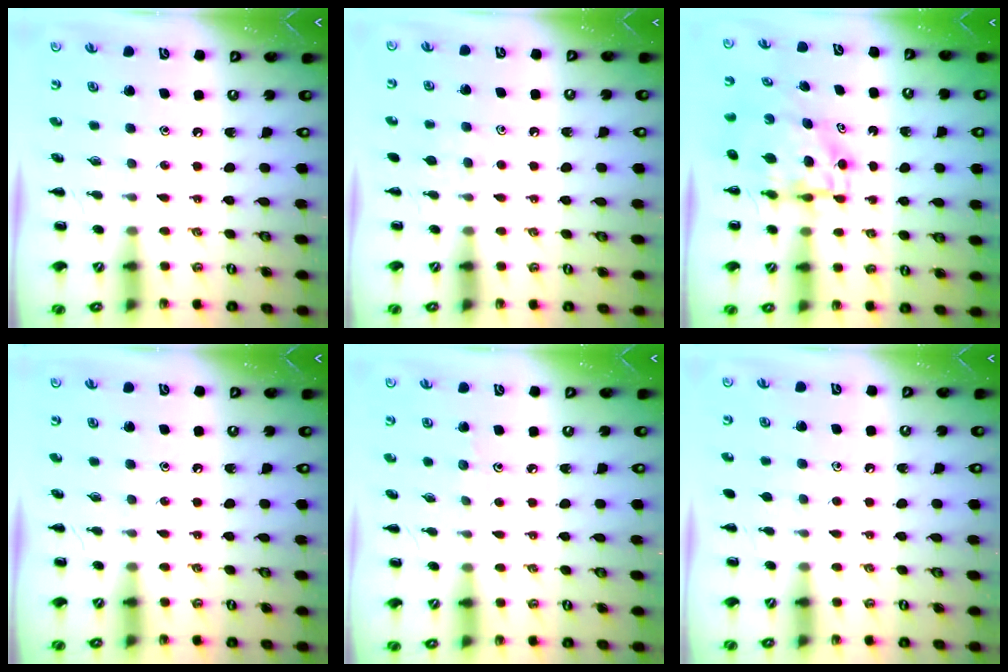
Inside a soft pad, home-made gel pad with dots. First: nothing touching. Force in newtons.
{"total": 4.2, "press": 3.9, "slide": 1.5}
{"total": 6.2, "press": 6.1, "slide": 1.4}
{"total": 0.0}
{"total": 2.9, "press": 2.7, "slide": 1.2}
{"total": 1.5, "press": 1.3, "slide": 0.7}